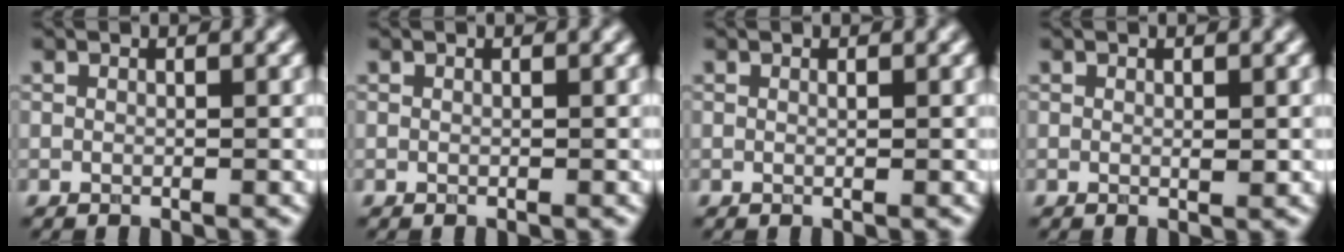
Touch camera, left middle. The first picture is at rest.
{"total": 0.0}
{"total": 0.0}
{"total": 0.7, "force": [0.0, 0.2, 0.7], "torque": [-0.008, -0.004, 0.001]}